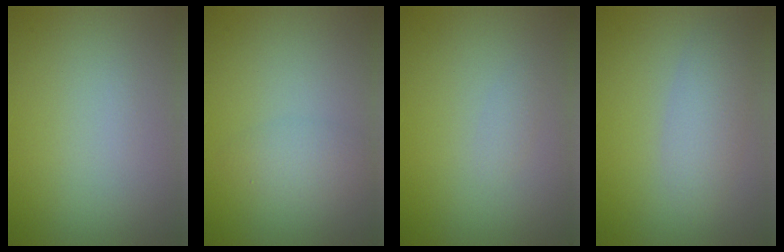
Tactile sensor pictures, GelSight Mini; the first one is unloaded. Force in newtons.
{"total": 2.0, "press": 2.0, "slide": 0.1}
{"total": 0.6, "press": 0.6, "slide": 0.0}
{"total": 2.9, "press": 2.9, "slide": 0.1}